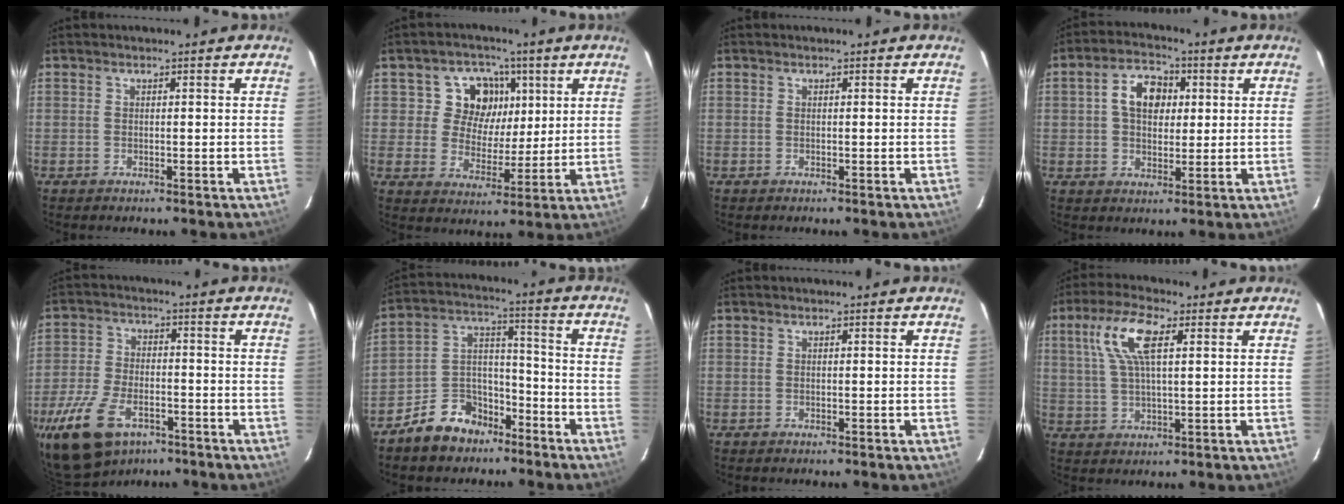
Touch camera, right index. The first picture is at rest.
{"total": 9.3, "force": [3.1, 8.2, 3.0], "torque": [-0.059, 0.001, 0.048]}
{"total": 0.0}
{"total": 7.9, "force": [1.8, 5.4, 5.5], "torque": [-0.100, 0.024, 0.030]}
{"total": 15.2, "force": [-9.2, 8.3, 8.7], "torque": [-0.207, -0.022, -0.167]}
{"total": 10.9, "force": [-7.6, 6.8, 3.9], "torque": [-0.081, 0.048, -0.119]}
{"total": 0.0}
{"total": 9.5, "force": [3.5, 3.1, 8.2], "torque": [-0.166, 0.018, 0.066]}